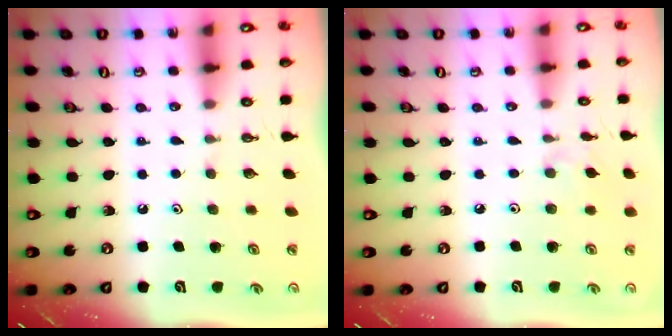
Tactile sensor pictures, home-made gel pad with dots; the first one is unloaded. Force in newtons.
{"total": 2.4, "press": 2.4, "slide": 0.4}